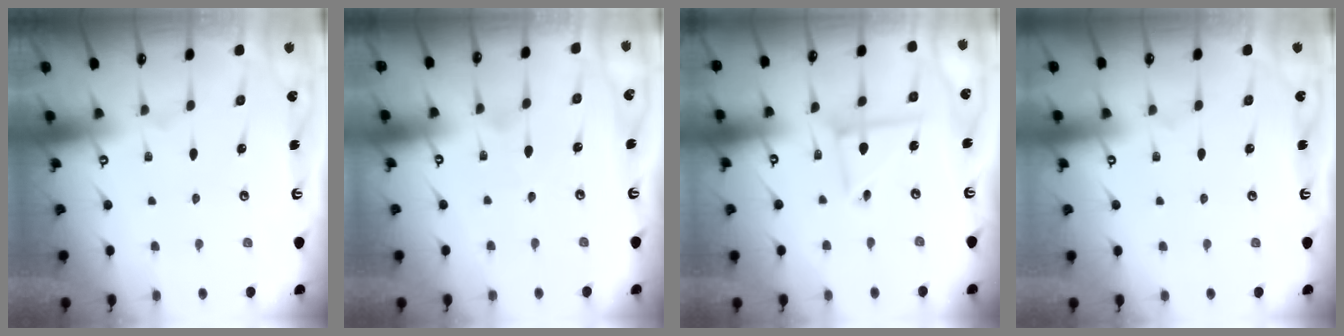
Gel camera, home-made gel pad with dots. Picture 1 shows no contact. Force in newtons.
{"total": 2.8, "press": 2.8, "slide": 0.1}
{"total": 6.6, "press": 6.6, "slide": 0.5}
{"total": 0.0}